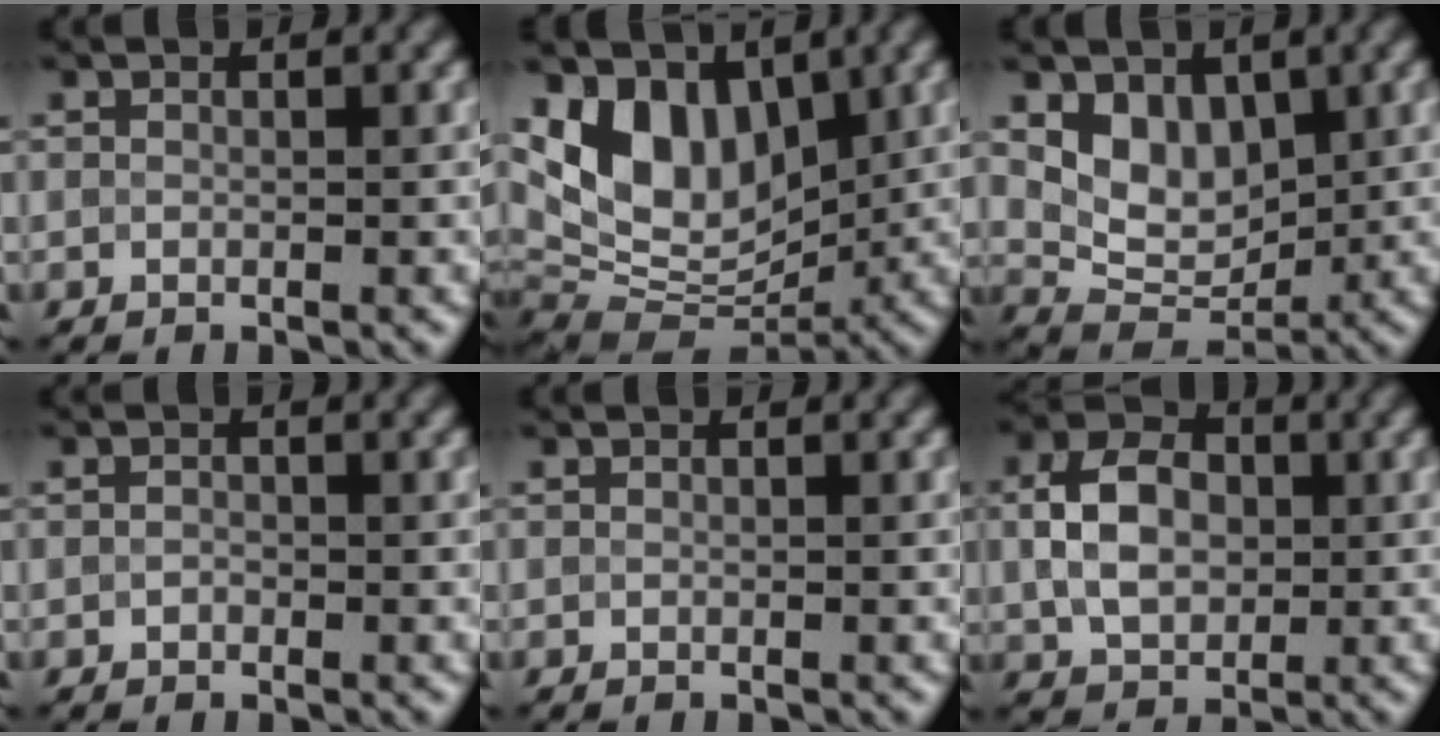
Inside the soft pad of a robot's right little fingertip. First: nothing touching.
{"total": 8.3, "force": [3.1, 5.2, 5.6], "torque": [-0.106, -0.006, 0.047]}
{"total": 4.5, "force": [1.6, 3.2, 2.8], "torque": [-0.054, -0.011, 0.031]}
{"total": 0.6, "force": [-0.2, 0.4, 0.4], "torque": [-0.010, 0.000, -0.005]}
{"total": 0.0}
{"total": 5.9, "force": [0.4, 4.2, 4.2], "torque": [-0.089, 0.011, 0.003]}